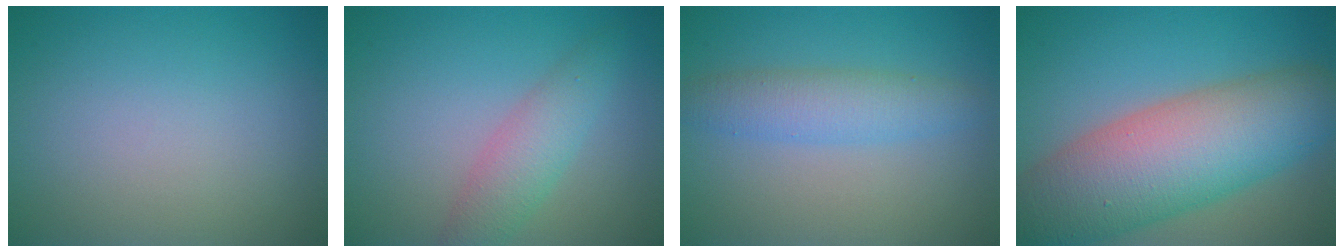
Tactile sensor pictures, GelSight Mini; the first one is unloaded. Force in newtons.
{"total": 3.3, "press": 3.3, "slide": 0.1}
{"total": 3.4, "press": 3.4, "slide": 0.1}
{"total": 12.3, "press": 12.3, "slide": 0.7}